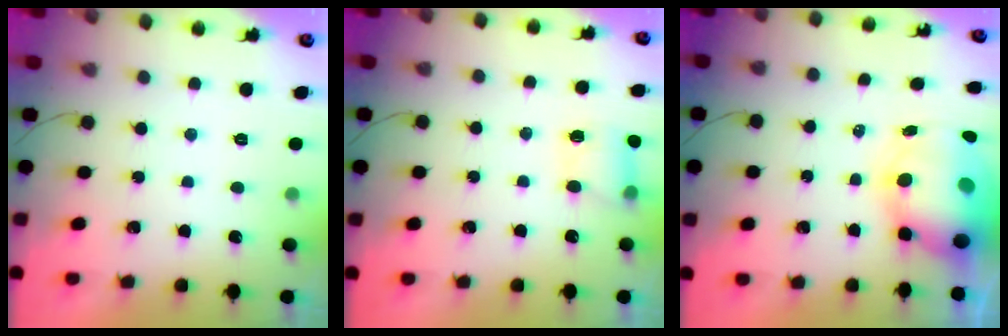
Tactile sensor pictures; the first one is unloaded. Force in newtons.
{"total": 4.7, "press": 4.7, "slide": 0.6}
{"total": 13.3, "press": 13.0, "slide": 3.0}